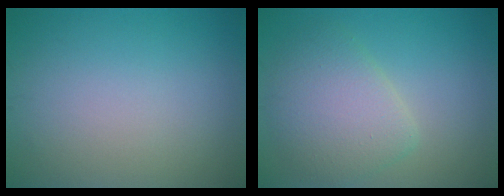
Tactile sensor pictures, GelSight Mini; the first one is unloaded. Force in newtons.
{"total": 4.9, "press": 4.9, "slide": 0.3}